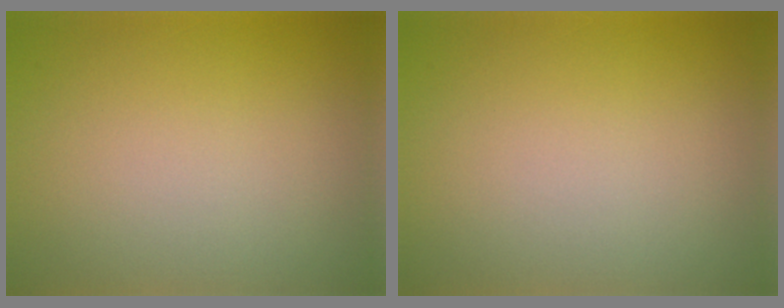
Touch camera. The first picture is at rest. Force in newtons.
{"total": 0.0}